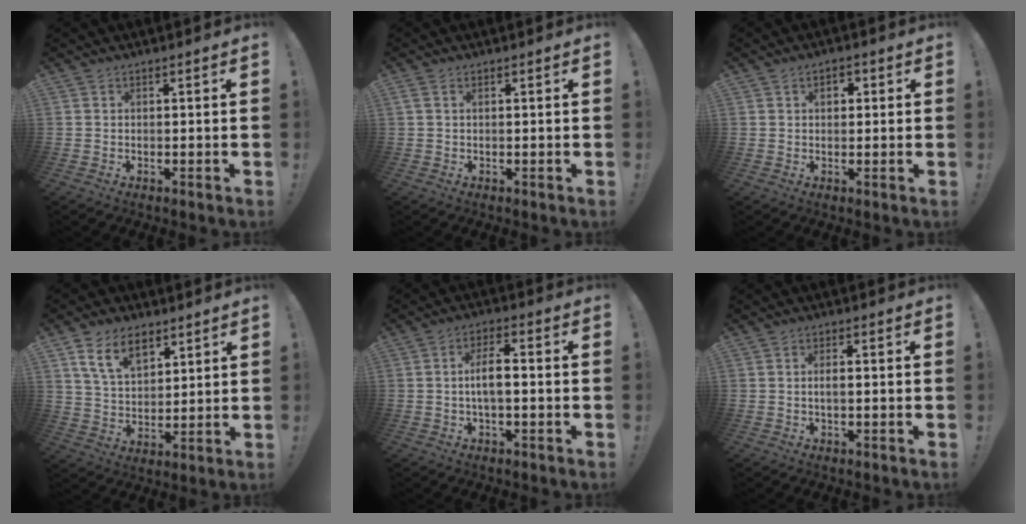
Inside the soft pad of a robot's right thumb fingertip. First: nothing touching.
{"total": 1.5, "force": [0.7, 0.6, 1.2], "torque": [-0.032, 0.005, 0.014]}
{"total": 2.6, "force": [0.8, 1.6, 1.9], "torque": [-0.015, -0.002, 0.008]}
{"total": 11.8, "force": [7.0, 6.8, 6.7], "torque": [-0.116, -0.021, 0.134]}
{"total": 6.6, "force": [-0.6, 2.3, 6.2], "torque": [-0.106, 0.004, -0.014]}
{"total": 2.3, "force": [-0.3, 0.6, 2.2], "torque": [-0.031, -0.001, -0.009]}